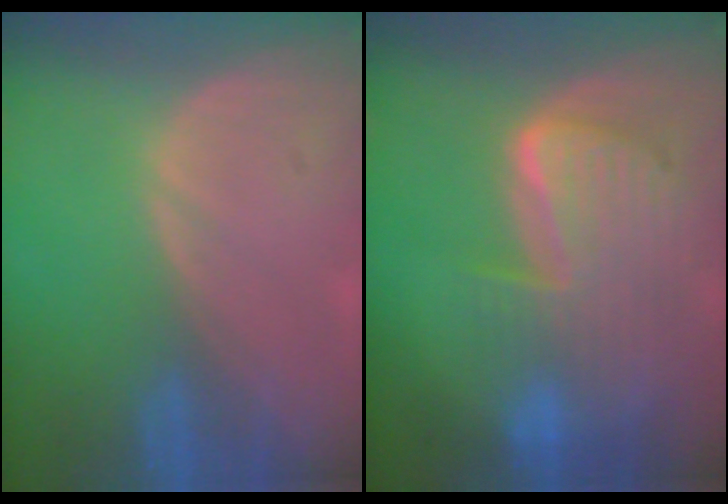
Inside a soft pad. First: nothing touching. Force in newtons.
{"total": 9.9, "press": 8.5, "slide": 5.0}